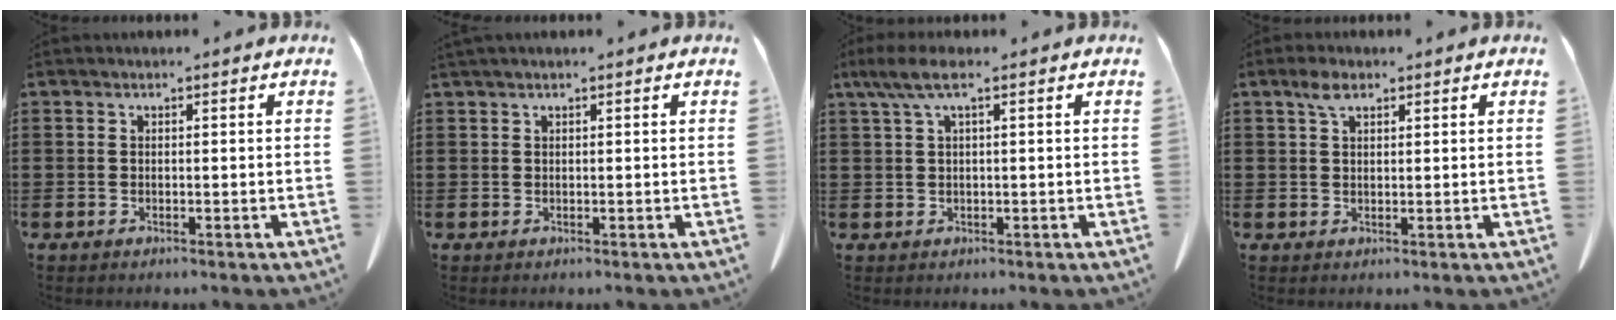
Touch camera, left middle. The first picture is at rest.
{"total": 0.6, "force": [0.4, 0.0, 0.4], "torque": [-0.009, -0.002, 0.010]}
{"total": 3.7, "force": [1.1, 0.6, 3.5], "torque": [-0.083, -0.006, 0.016]}
{"total": 2.6, "force": [1.5, 1.2, 1.7], "torque": [-0.040, 0.005, 0.028]}